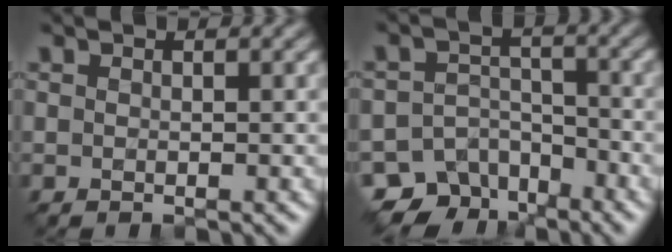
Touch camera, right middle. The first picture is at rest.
{"total": 7.2, "force": [-5.4, 4.5, 1.9], "torque": [-0.007, -0.007, -0.086]}